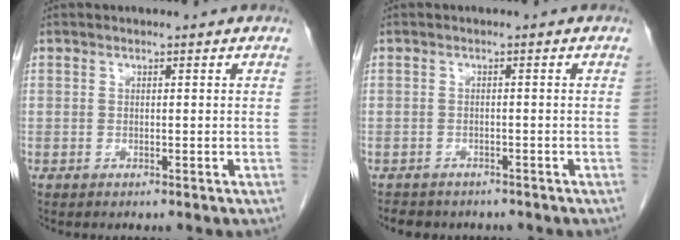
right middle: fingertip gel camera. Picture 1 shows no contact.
{"total": 5.1, "force": [-4.3, 2.5, 1.3], "torque": [-0.021, 0.001, -0.053]}